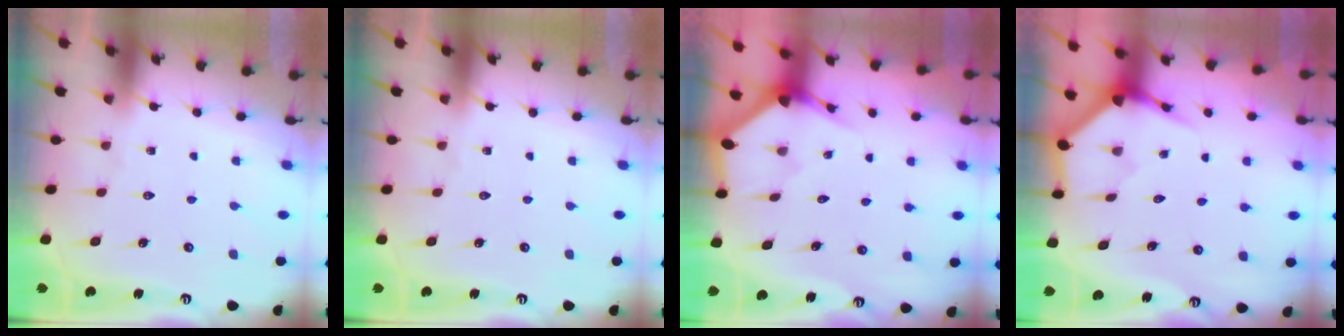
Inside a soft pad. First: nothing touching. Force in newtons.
{"total": 0.0}
{"total": 2.5, "press": 2.5, "slide": 0.2}
{"total": 3.9, "press": 3.9, "slide": 0.3}